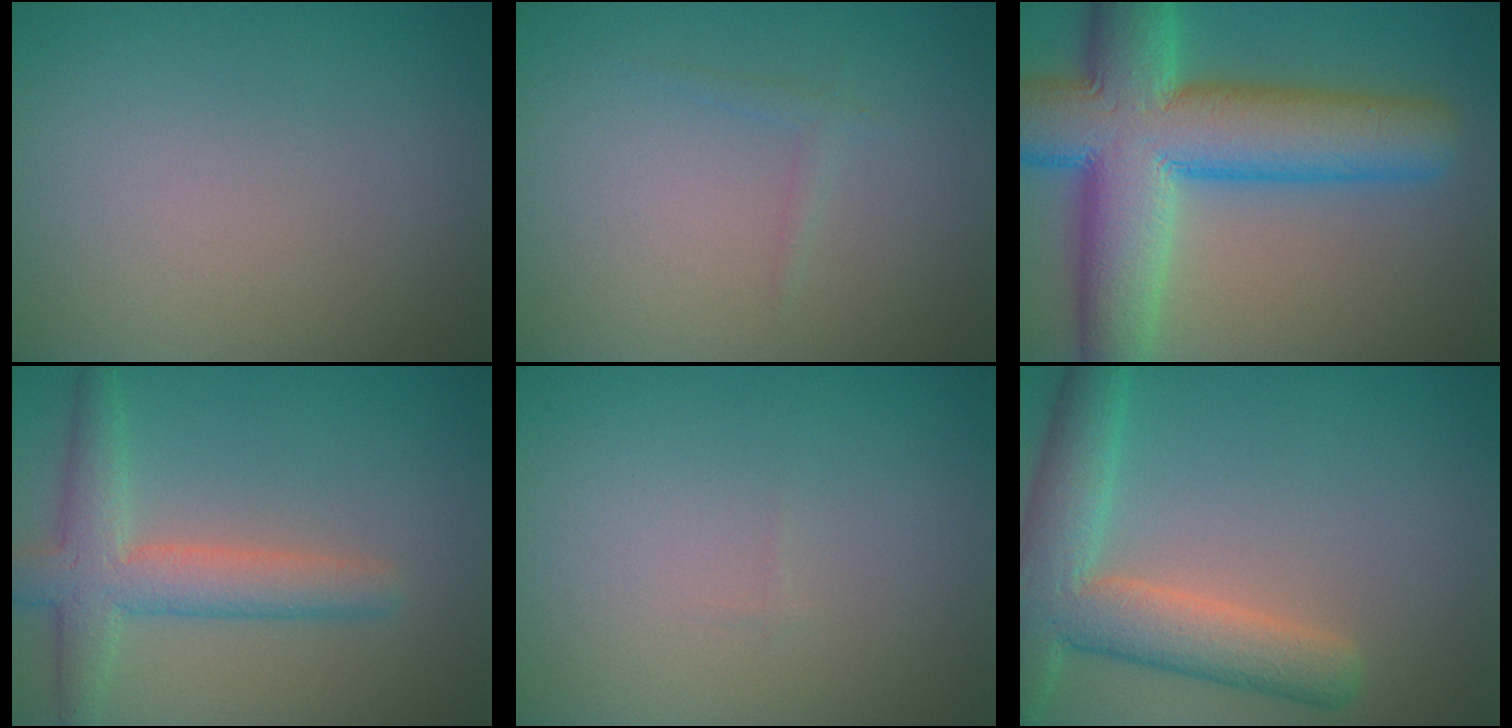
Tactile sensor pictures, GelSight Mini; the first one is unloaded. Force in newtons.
{"total": 0.8, "press": 0.8, "slide": 0.1}
{"total": 12.9, "press": 12.9, "slide": 0.4}
{"total": 4.5, "press": 4.5, "slide": 0.1}
{"total": 0.0}
{"total": 6.9, "press": 6.9, "slide": 0.4}